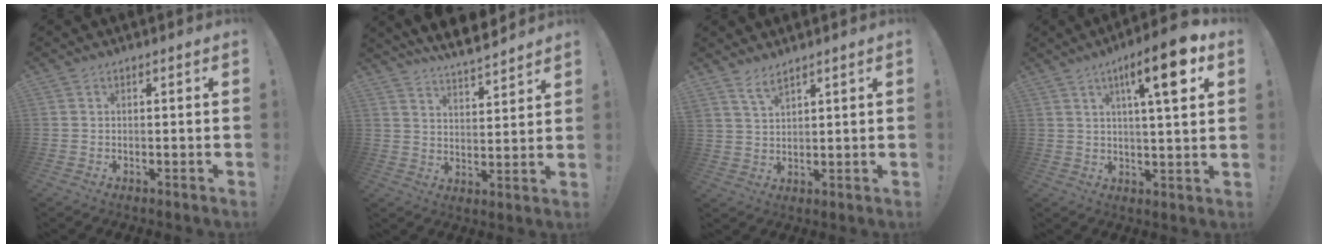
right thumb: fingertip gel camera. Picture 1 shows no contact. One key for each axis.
{"total": 7.8, "fx": 7.2, "fy": 1.1, "fz": 2.8, "tx": -0.046, "ty": -0.063, "tz": 0.128}
{"total": 4.0, "fx": 3.4, "fy": 0.7, "fz": 2.1, "tx": -0.044, "ty": -0.021, "tz": 0.062}
{"total": 12.7, "fx": 5.0, "fy": 2.5, "fz": 11.4, "tx": -0.163, "ty": -0.014, "tz": 0.067}